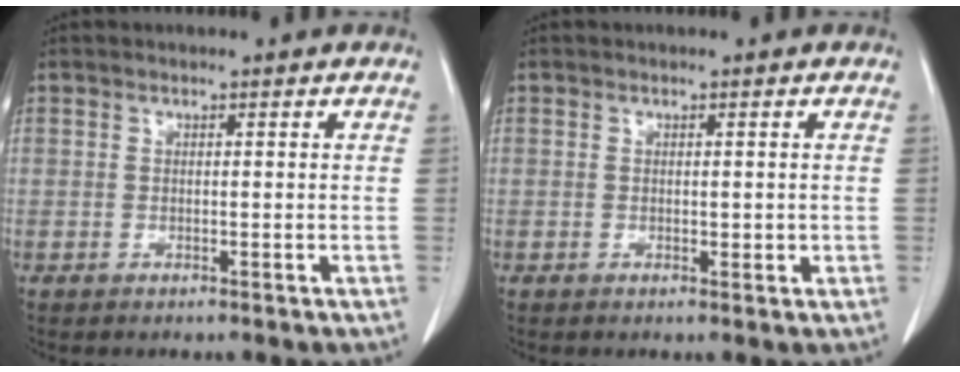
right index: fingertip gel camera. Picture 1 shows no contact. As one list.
[{"total": 1.1, "force": [0.0, 0.7, 0.8], "torque": [-0.011, -0.002, 0.003]}]